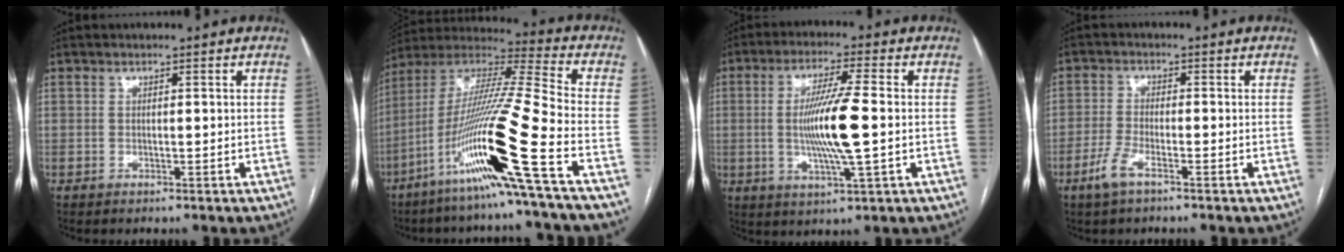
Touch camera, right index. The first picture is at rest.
{"total": 21.2, "force": [-9.4, -1.9, 18.9], "torque": [-0.386, -0.029, -0.185]}
{"total": 10.5, "force": [-0.5, 0.1, 10.5], "torque": [-0.202, -0.008, -0.012]}
{"total": 4.1, "force": [-2.6, 1.1, 3.0], "torque": [-0.073, -0.004, -0.054]}